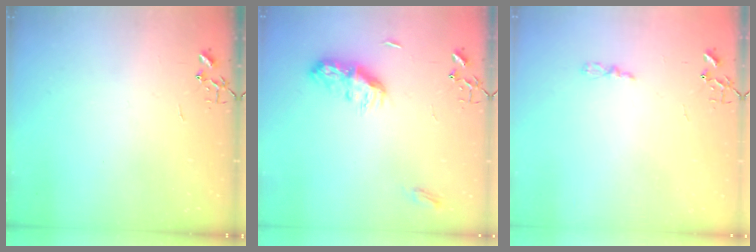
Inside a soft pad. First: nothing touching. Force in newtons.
{"total": 9.9, "press": 9.9, "slide": 0.1}
{"total": 3.2, "press": 3.1, "slide": 0.4}